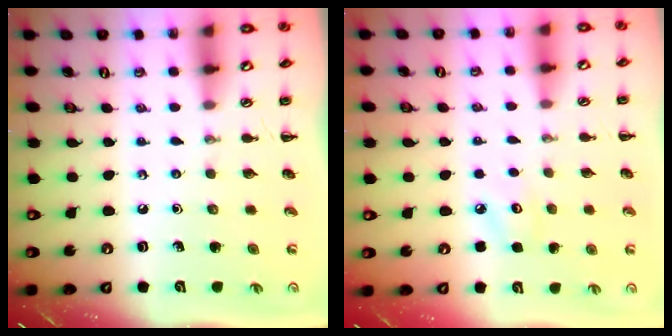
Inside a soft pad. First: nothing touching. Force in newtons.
{"total": 3.8, "press": 3.6, "slide": 1.1}